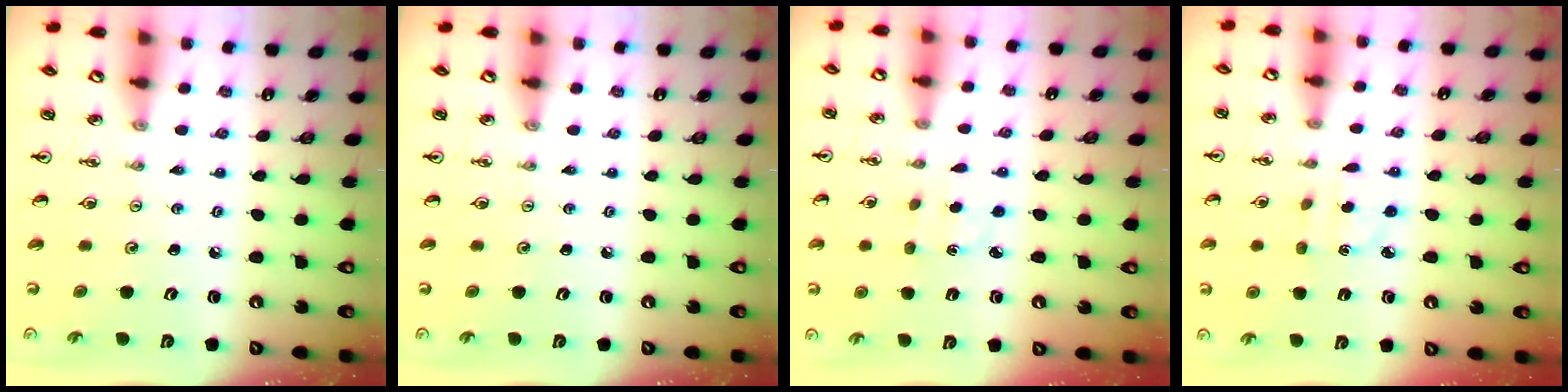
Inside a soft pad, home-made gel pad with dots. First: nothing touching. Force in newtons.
{"total": 0.0}
{"total": 1.6, "press": 1.5, "slide": 0.5}
{"total": 2.4, "press": 2.2, "slide": 0.8}